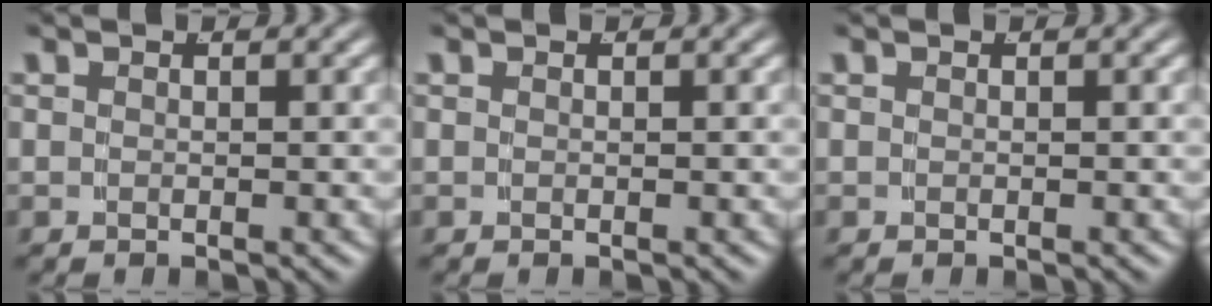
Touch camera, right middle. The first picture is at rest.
{"total": 0.0}
{"total": 0.0}